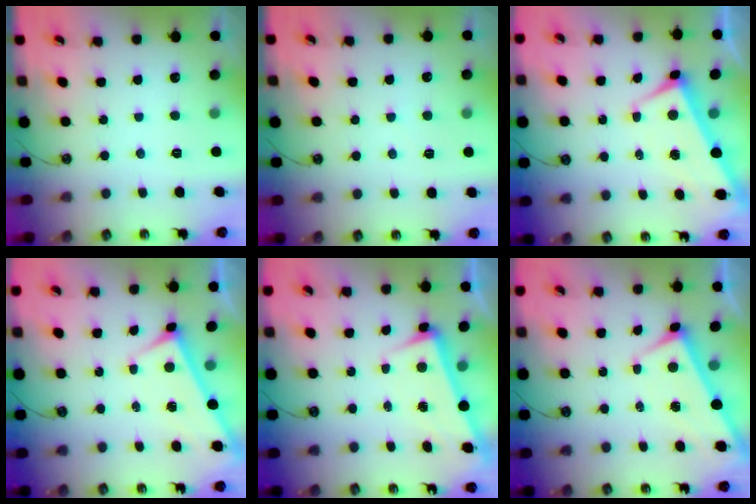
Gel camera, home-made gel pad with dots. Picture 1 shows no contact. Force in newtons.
{"total": 4.3, "press": 4.3, "slide": 0.4}
{"total": 3.0, "press": 2.9, "slide": 0.9}
{"total": 3.0, "press": 3.0, "slide": 0.3}
{"total": 3.4, "press": 3.2, "slide": 1.1}
{"total": 3.1, "press": 3.1, "slide": 0.1}